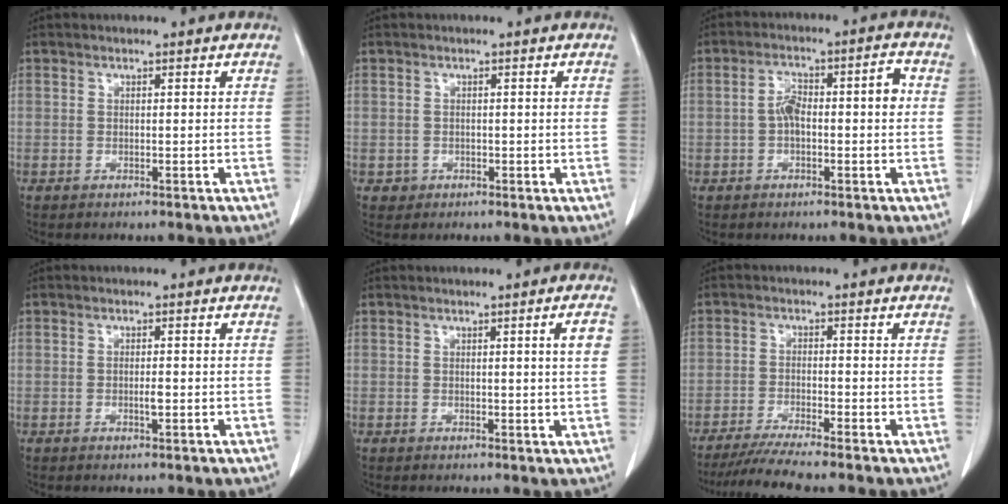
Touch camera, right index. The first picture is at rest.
{"total": 1.0, "force": [-0.3, 1.0, 0.0], "torque": [0.004, 0.004, -0.004]}
{"total": 6.5, "force": [-0.2, 2.0, 6.1], "torque": [-0.105, 0.033, -0.004]}
{"total": 1.3, "force": [-0.3, 0.3, 1.2], "torque": [-0.023, 0.000, -0.005]}
{"total": 2.8, "force": [0.8, -0.4, 2.6], "torque": [-0.036, -0.004, 0.011]}
{"total": 5.8, "force": [-4.9, -1.4, 2.7], "torque": [-0.047, -0.024, -0.090]}